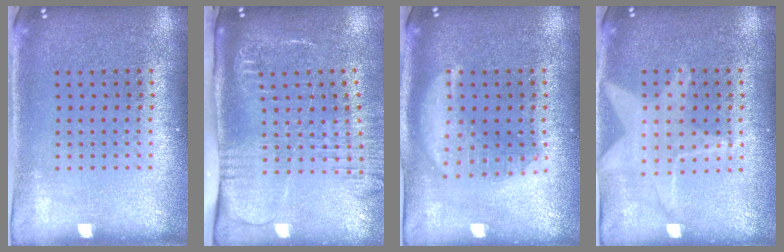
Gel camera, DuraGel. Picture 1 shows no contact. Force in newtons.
{"total": 2.7, "press": 2.1, "slide": 1.7}
{"total": 2.6, "press": 2.6, "slide": 0.3}
{"total": 1.5, "press": 1.4, "slide": 0.5}